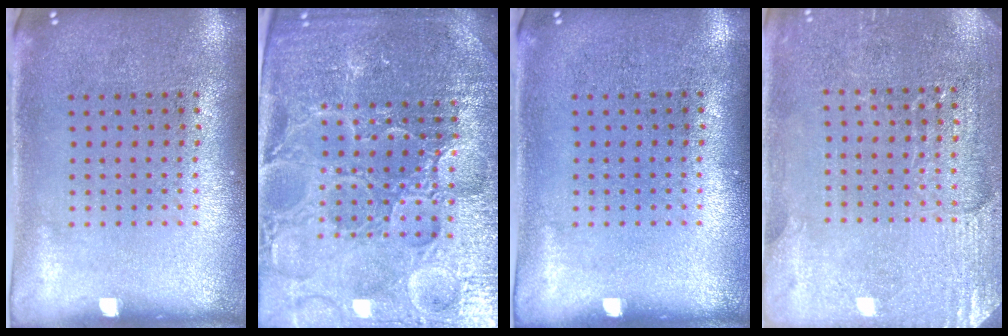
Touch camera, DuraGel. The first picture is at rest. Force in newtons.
{"total": 5.5, "press": 5.1, "slide": 2.1}
{"total": 0.0}
{"total": 2.9, "press": 2.9, "slide": 0.2}